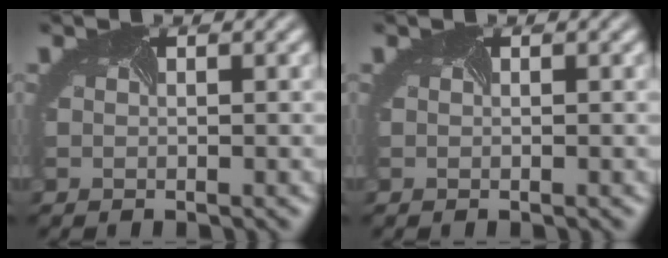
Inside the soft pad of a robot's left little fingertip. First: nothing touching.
{"total": 0.0}